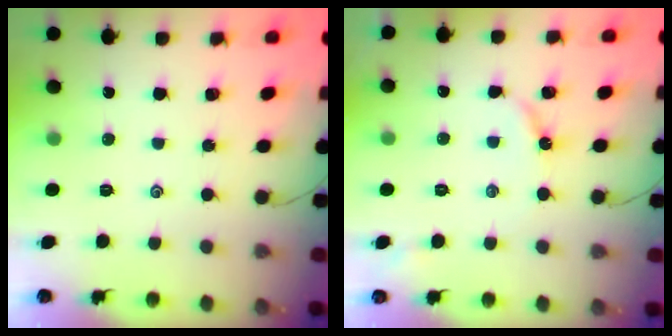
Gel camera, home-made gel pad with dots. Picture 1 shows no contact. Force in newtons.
{"total": 4.1, "press": 4.0, "slide": 0.4}